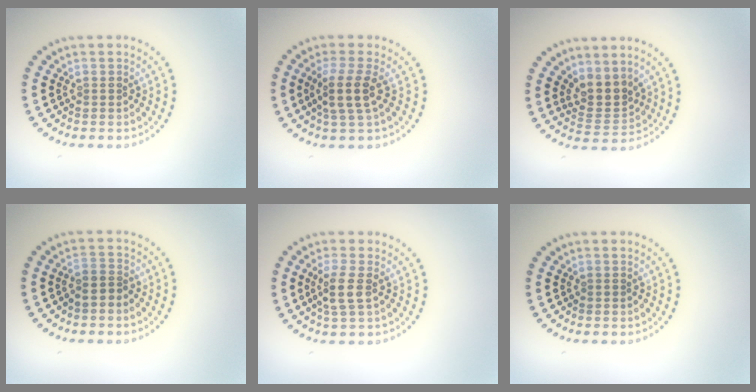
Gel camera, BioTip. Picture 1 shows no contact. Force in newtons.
{"total": 2.9, "press": 2.3, "slide": 1.7}
{"total": 2.8, "press": 2.1, "slide": 1.9}
{"total": 1.5, "press": 1.3, "slide": 0.7}
{"total": 2.3, "press": 2.0, "slide": 1.2}
{"total": 0.0}